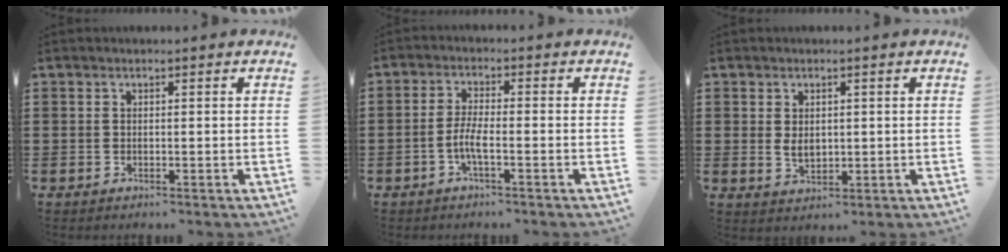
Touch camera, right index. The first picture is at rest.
{"total": 3.9, "force": [-1.6, 0.6, 3.5], "torque": [-0.081, -0.006, -0.036]}
{"total": 2.4, "force": [0.3, 1.5, 1.9], "torque": [-0.032, -0.001, 0.005]}